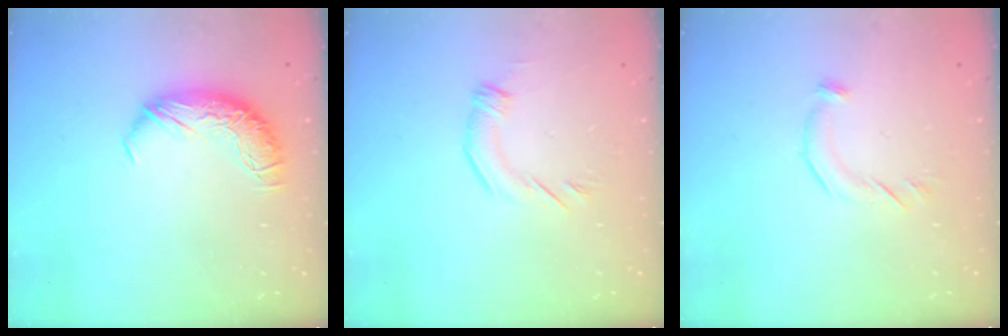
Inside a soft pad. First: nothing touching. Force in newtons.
{"total": 2.7, "press": 2.4, "slide": 1.1}
{"total": 5.5, "press": 5.5, "slide": 0.5}